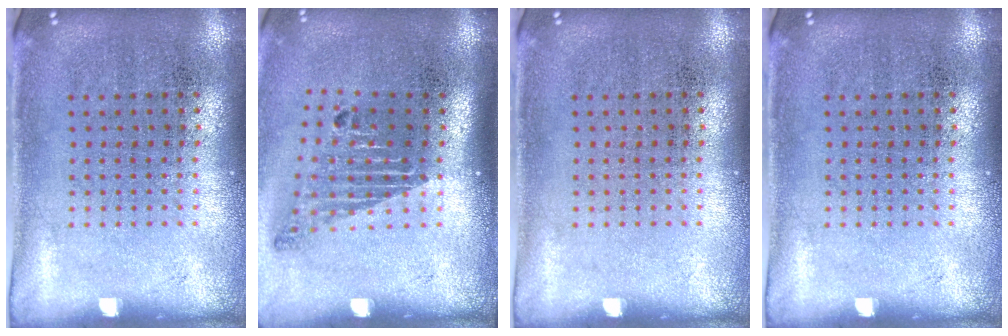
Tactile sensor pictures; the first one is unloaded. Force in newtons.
{"total": 1.8, "press": 1.2, "slide": 1.3}
{"total": 0.0}
{"total": 0.0}